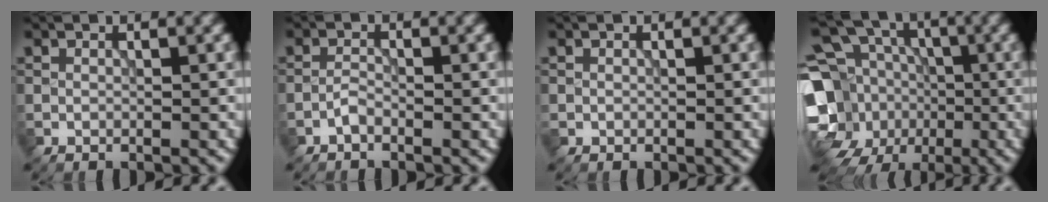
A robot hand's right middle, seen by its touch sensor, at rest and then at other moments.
{"total": 0.9, "force": [-0.8, 0.2, 0.5], "torque": [-0.010, 0.002, -0.018]}
{"total": 0.0}
{"total": 15.1, "force": [-1.8, 12.8, 7.8], "torque": [-0.181, -0.012, -0.057]}